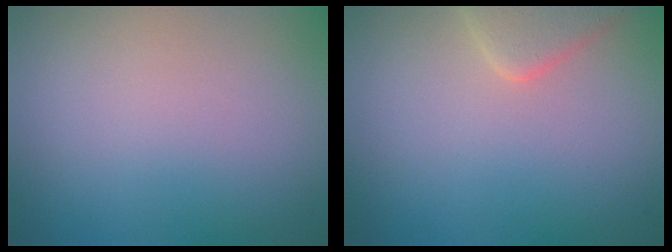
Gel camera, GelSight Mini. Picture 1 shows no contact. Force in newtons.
{"total": 2.8, "press": 2.8, "slide": 0.2}